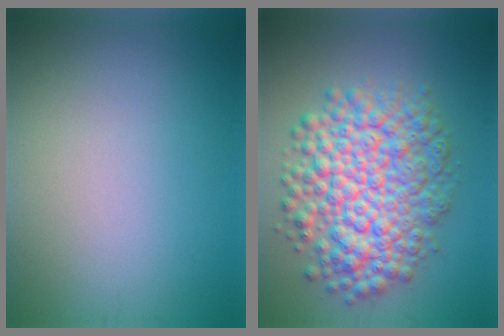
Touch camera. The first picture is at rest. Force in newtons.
{"total": 9.5, "press": 9.5, "slide": 0.3}